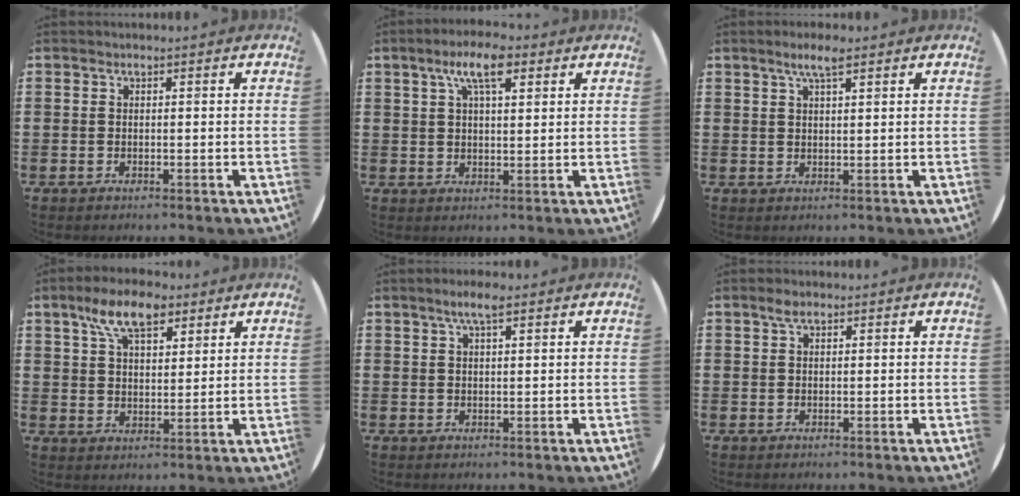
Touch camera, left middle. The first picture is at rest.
{"total": 6.8, "force": [4.1, 2.3, 5.0], "torque": [-0.091, 0.000, 0.068]}
{"total": 3.6, "force": [2.4, 0.7, 2.6], "torque": [-0.046, 0.003, 0.040]}
{"total": 8.0, "force": [5.3, 3.7, 4.8], "torque": [-0.093, 0.000, 0.093]}
{"total": 3.6, "force": [2.3, 0.7, 2.6], "torque": [-0.055, 0.006, 0.039]}
{"total": 1.6, "force": [1.0, 0.7, 1.0], "torque": [-0.014, 0.001, 0.015]}